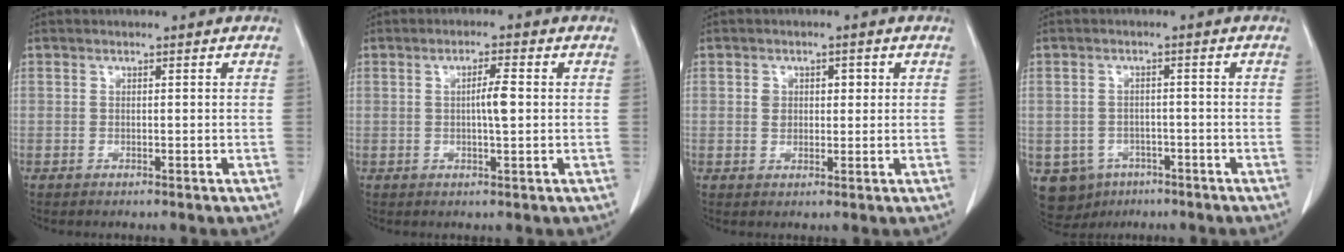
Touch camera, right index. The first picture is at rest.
{"total": 3.4, "force": [0.3, 0.3, 3.4], "torque": [-0.060, 0.000, 0.004]}
{"total": 3.0, "force": [0.7, 2.2, 1.9], "torque": [-0.028, 0.010, 0.012]}
{"total": 6.9, "force": [-3.4, 5.9, 1.3], "torque": [-0.027, 0.006, -0.042]}